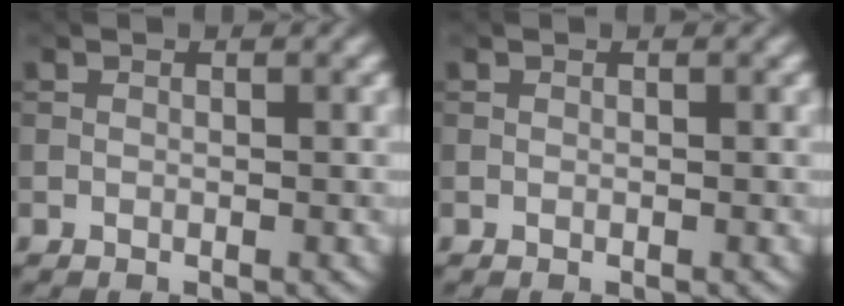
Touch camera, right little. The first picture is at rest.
{"total": 0.0}